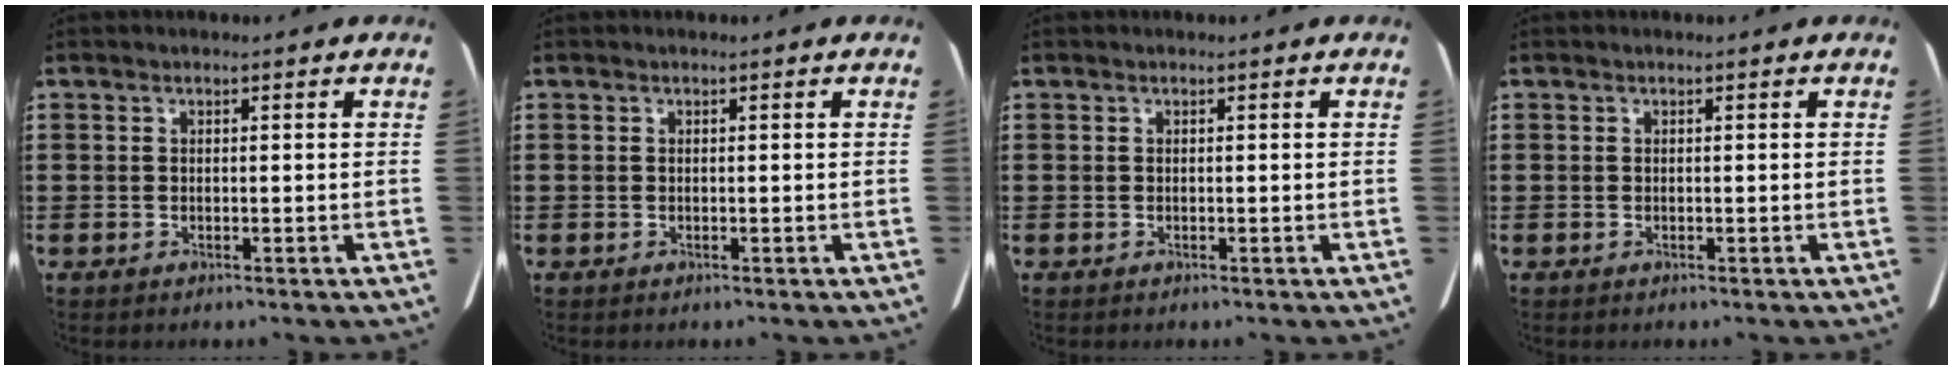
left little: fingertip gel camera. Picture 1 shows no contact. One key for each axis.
{"total": 0.0}
{"total": 0.0}
{"total": 0.0}